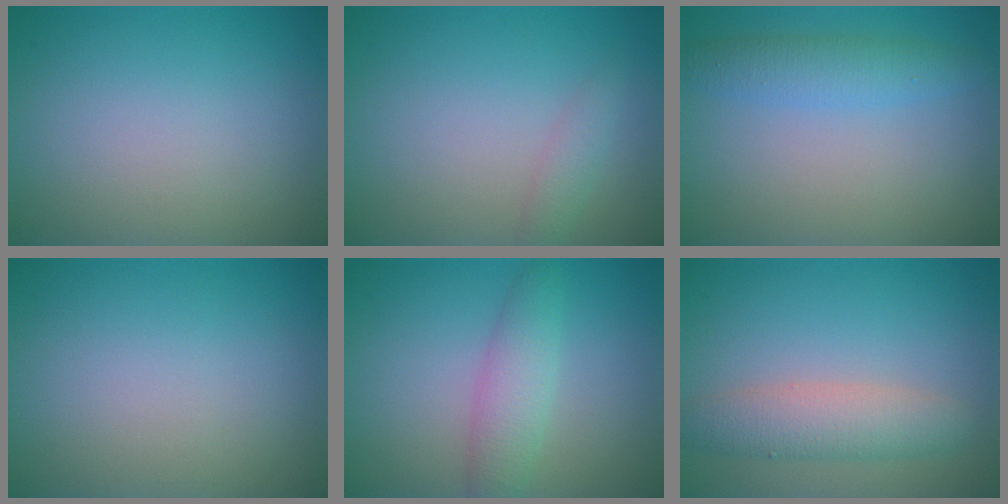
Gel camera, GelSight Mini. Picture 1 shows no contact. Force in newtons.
{"total": 1.3, "press": 1.3, "slide": 0.0}
{"total": 2.8, "press": 2.8, "slide": 0.0}
{"total": 0.0}
{"total": 3.1, "press": 3.1, "slide": 0.1}
{"total": 3.7, "press": 3.7, "slide": 0.1}